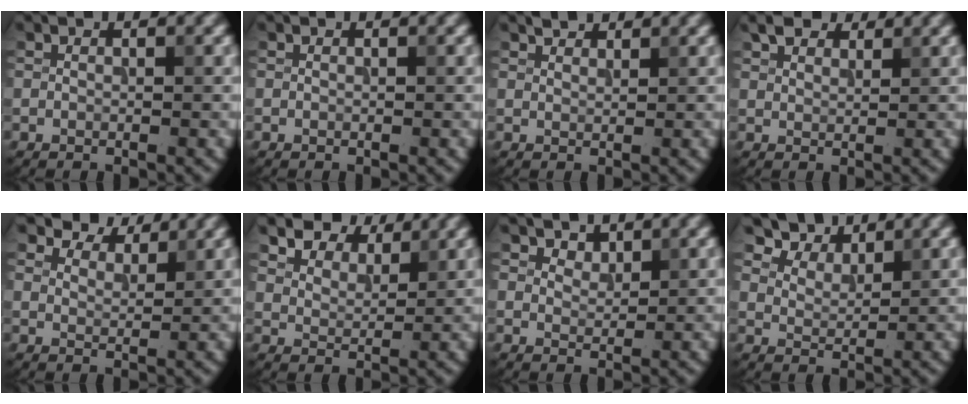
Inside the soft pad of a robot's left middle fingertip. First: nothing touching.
{"total": 0.0}
{"total": 1.5, "force": [1.5, 0.3, 0.3], "torque": [-0.010, 0.002, 0.024]}
{"total": 3.0, "force": [2.4, 1.3, 1.1], "torque": [-0.024, 0.011, 0.046]}
{"total": 5.6, "force": [5.1, 1.9, 1.7], "torque": [-0.044, -0.011, 0.092]}
{"total": 6.3, "force": [5.3, 2.5, 2.1], "torque": [-0.059, -0.009, 0.099]}
{"total": 1.7, "force": [1.4, 0.9, 0.4], "torque": [-0.014, -0.011, 0.024]}
{"total": 4.6, "force": [4.0, 2.0, 1.3], "torque": [-0.043, -0.015, 0.086]}